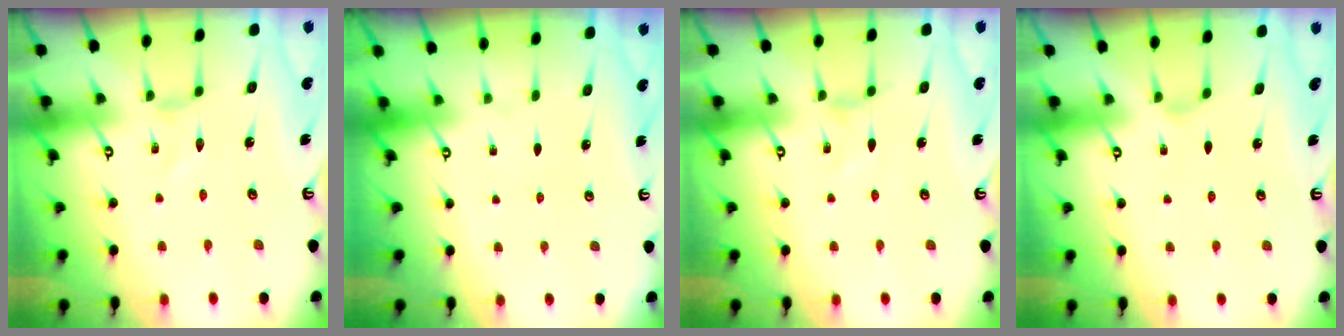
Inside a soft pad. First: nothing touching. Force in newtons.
{"total": 0.0}
{"total": 0.8, "press": 0.8, "slide": 0.3}
{"total": 0.6, "press": 0.5, "slide": 0.2}